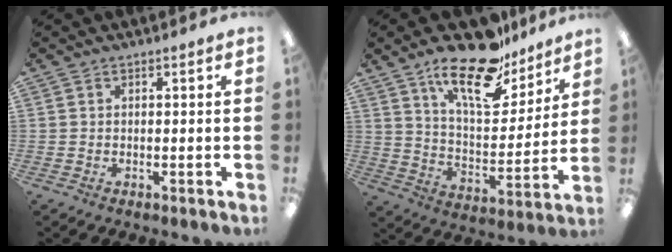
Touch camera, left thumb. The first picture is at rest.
{"total": 19.4, "force": [14.2, 7.4, 11.0], "torque": [-0.180, -0.084, 0.241]}